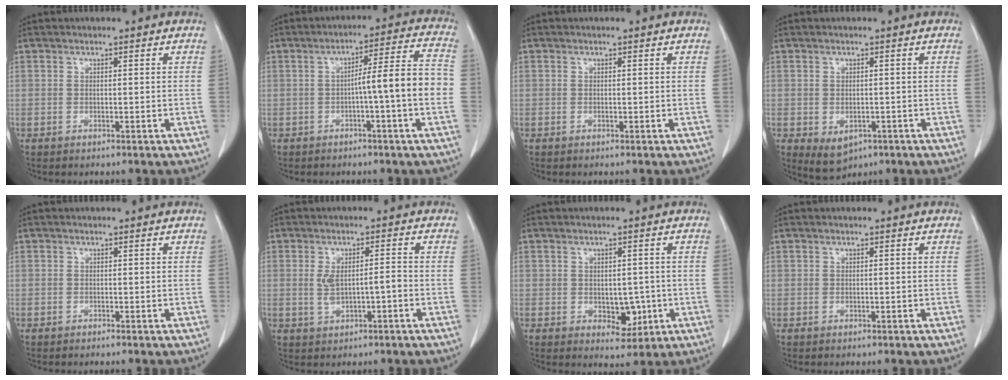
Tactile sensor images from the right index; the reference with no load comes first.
{"total": 9.2, "force": [-1.8, -0.5, 9.0], "torque": [-0.129, 0.023, -0.027]}
{"total": 0.0}
{"total": 4.0, "force": [-1.5, 2.8, 2.5], "torque": [-0.041, -0.005, -0.008]}
{"total": 0.0}
{"total": 4.4, "force": [-0.6, 1.3, 4.1], "torque": [-0.081, 0.009, -0.002]}
{"total": 4.5, "force": [-0.8, 2.9, 3.4], "torque": [-0.038, 0.000, 0.000]}
{"total": 0.0}